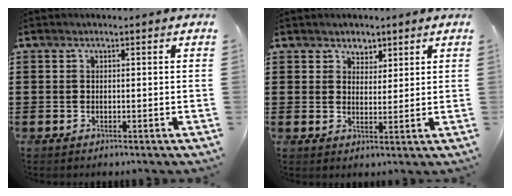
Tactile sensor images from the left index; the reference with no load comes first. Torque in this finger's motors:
{"motor_torque": [0.13, -0.09, 0.01, 0.02]}